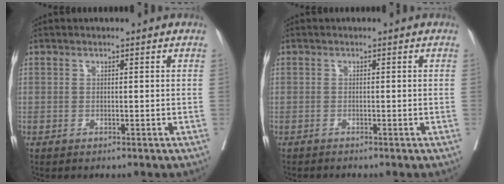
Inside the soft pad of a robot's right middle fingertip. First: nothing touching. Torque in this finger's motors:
{"motor_torque": [0.02, 0.21, -0.02, -0.01]}